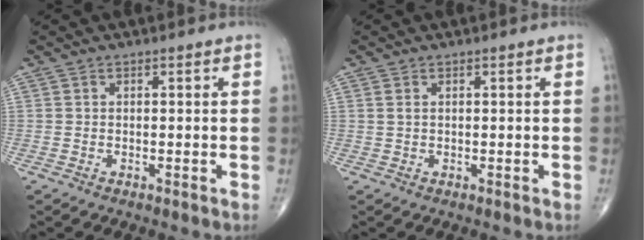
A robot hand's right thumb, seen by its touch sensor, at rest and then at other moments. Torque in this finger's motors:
{"motor_torque": [-0.01, -0.10, -0.13, 0.12, -0.05]}